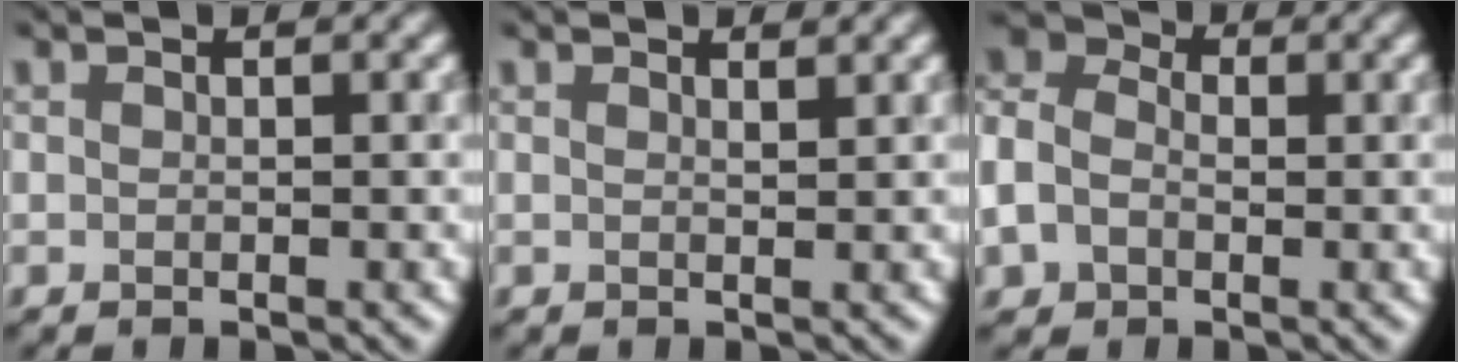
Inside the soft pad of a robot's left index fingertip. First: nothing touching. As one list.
[{"total": 1.3, "force": [0.9, 0.5, 0.8], "torque": [-0.001, 0.004, -0.004]}, {"total": 6.2, "force": [-0.8, 5.0, 3.5], "torque": [-0.095, 0.007, -0.022]}]